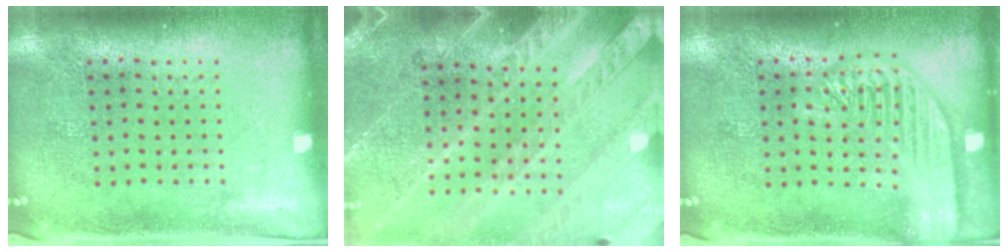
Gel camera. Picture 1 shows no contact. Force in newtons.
{"total": 2.9, "press": 2.7, "slide": 1.2}
{"total": 3.6, "press": 3.5, "slide": 0.5}